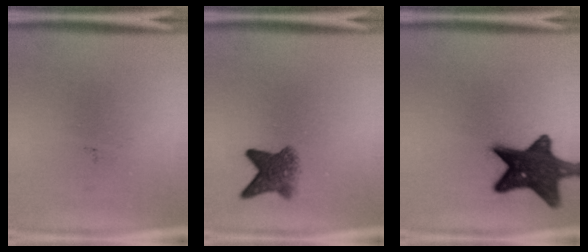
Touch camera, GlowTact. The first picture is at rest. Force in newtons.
{"total": 4.8}
{"total": 14.4}